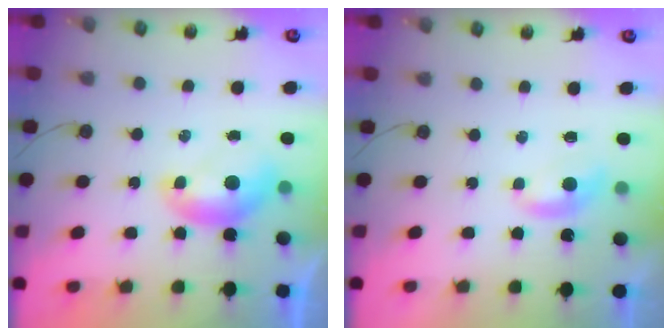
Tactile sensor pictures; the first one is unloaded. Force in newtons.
{"total": 1.5, "press": 1.5, "slide": 0.4}